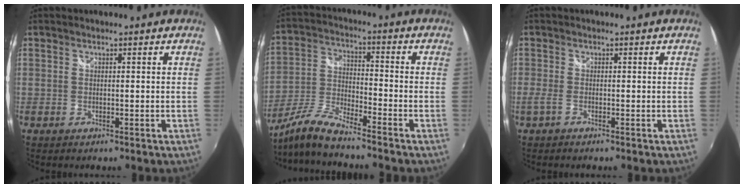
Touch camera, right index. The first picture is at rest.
{"total": 9.9, "force": [-8.5, 0.7, 5.0], "torque": [-0.108, -0.004, -0.172]}
{"total": 1.7, "force": [-1.2, 0.5, 1.2], "torque": [-0.029, -0.005, -0.025]}